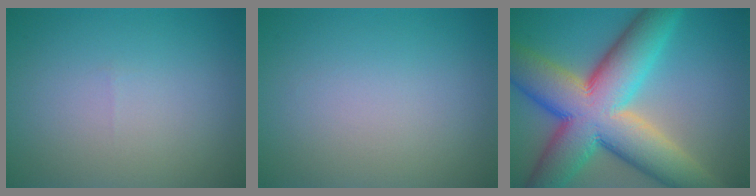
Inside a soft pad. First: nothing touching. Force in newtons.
{"total": 0.0}
{"total": 14.6, "press": 14.6, "slide": 0.7}